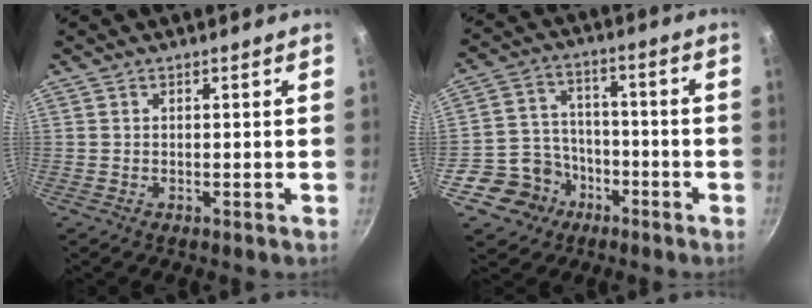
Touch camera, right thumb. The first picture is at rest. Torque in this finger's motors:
{"motor_torque": [0.93, 0.28, -0.06, -0.85, 0.01]}